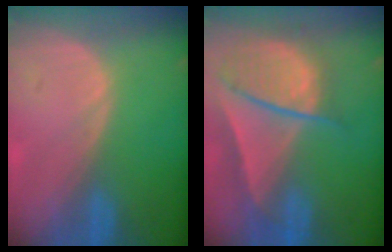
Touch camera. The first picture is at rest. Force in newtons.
{"total": 9.6, "press": 8.2, "slide": 5.0}